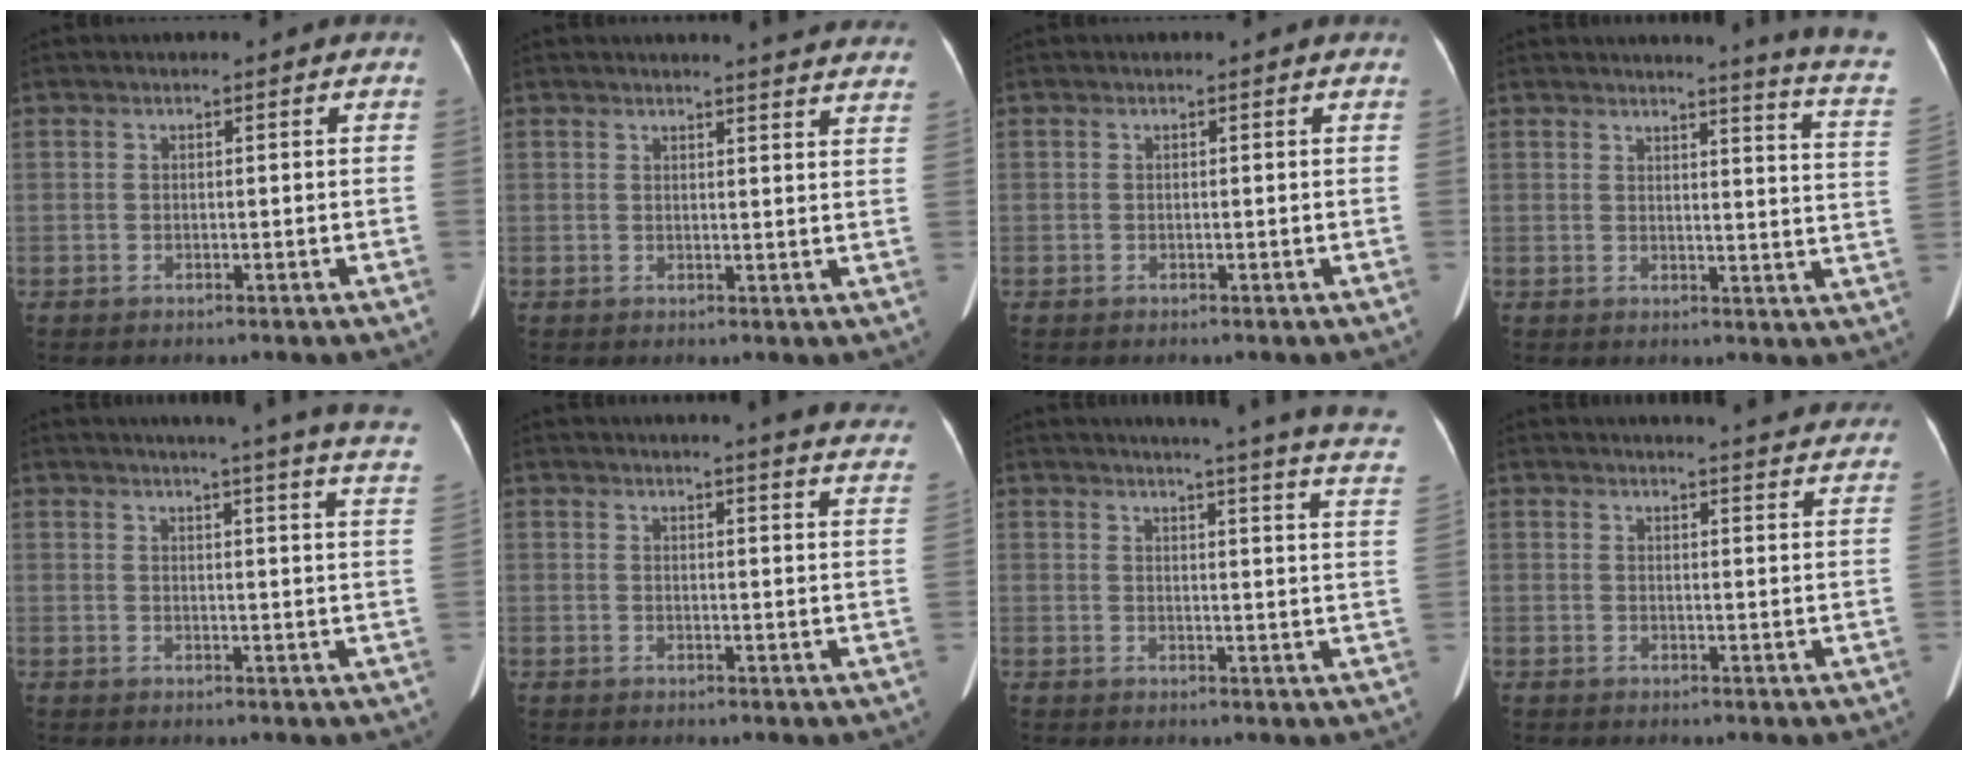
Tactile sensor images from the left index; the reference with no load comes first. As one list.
[{"total": 10.4, "force": [10.0, 0.3, 2.8], "torque": [-0.021, -0.032, 0.089]}, {"total": 0.0}, {"total": 10.6, "force": [9.2, -1.9, 4.7], "torque": [-0.059, -0.078, 0.081]}, {"total": 22.1, "force": [19.6, -0.5, 10.2], "torque": [-0.136, -0.064, 0.215]}, {"total": 16.6, "force": [15.9, 0.7, 5.0], "torque": [-0.049, -0.074, 0.156]}, {"total": 20.3, "force": [17.2, -0.1, 10.7], "torque": [-0.137, -0.055, 0.185]}, {"total": 16.9, "force": [16.4, 1.3, 3.9], "torque": [-0.034, -0.046, 0.172]}]